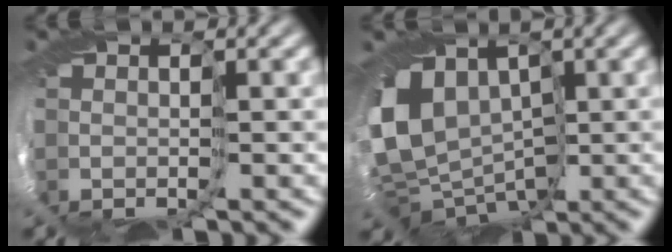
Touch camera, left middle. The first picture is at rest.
{"total": 8.4, "force": [1.2, 6.9, 4.7], "torque": [-0.104, -0.012, 0.029]}